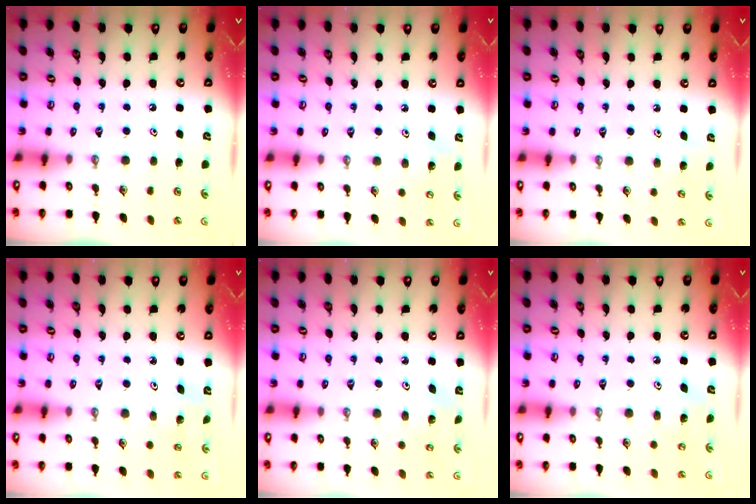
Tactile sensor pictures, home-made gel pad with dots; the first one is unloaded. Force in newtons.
{"total": 4.6, "press": 4.5, "slide": 0.3}
{"total": 3.4, "press": 3.4, "slide": 0.3}
{"total": 3.1, "press": 3.1, "slide": 0.2}
{"total": 2.2, "press": 2.2, "slide": 0.2}
{"total": 7.4, "press": 7.4, "slide": 0.4}